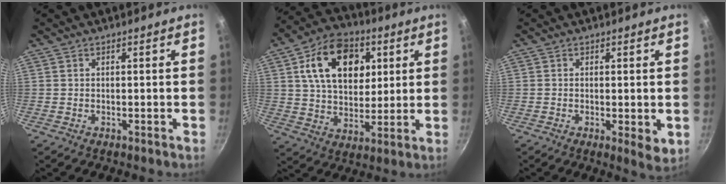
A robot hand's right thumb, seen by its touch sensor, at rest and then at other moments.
{"total": 17.7, "force": [5.7, 12.0, 11.7], "torque": [-0.159, -0.003, 0.090]}
{"total": 4.2, "force": [-0.6, 1.2, 4.0], "torque": [-0.060, -0.016, -0.007]}